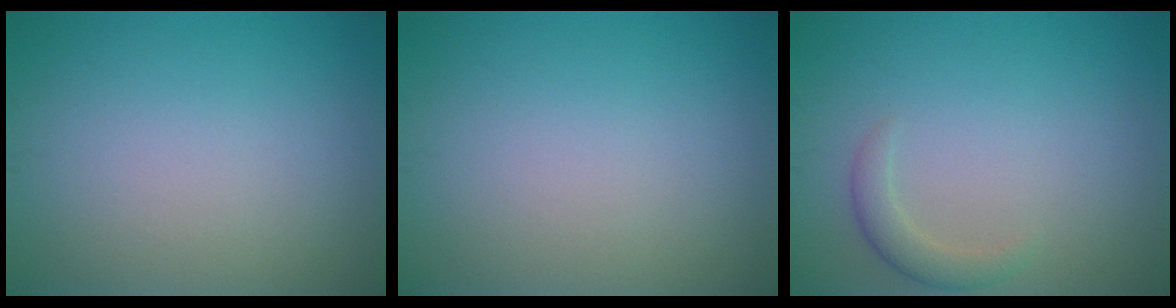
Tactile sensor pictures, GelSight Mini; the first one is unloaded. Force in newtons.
{"total": 0.0}
{"total": 1.8, "press": 1.8, "slide": 0.0}